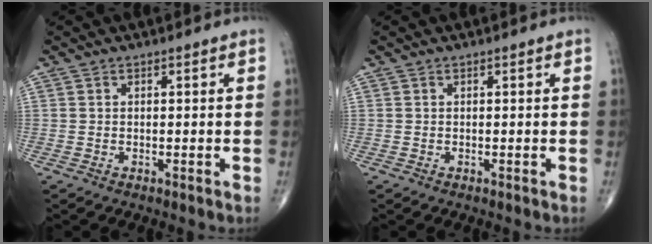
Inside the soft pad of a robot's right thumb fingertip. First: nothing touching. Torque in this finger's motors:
{"motor_torque": [0.00, 0.00, 0.00, 0.00, 0.00]}